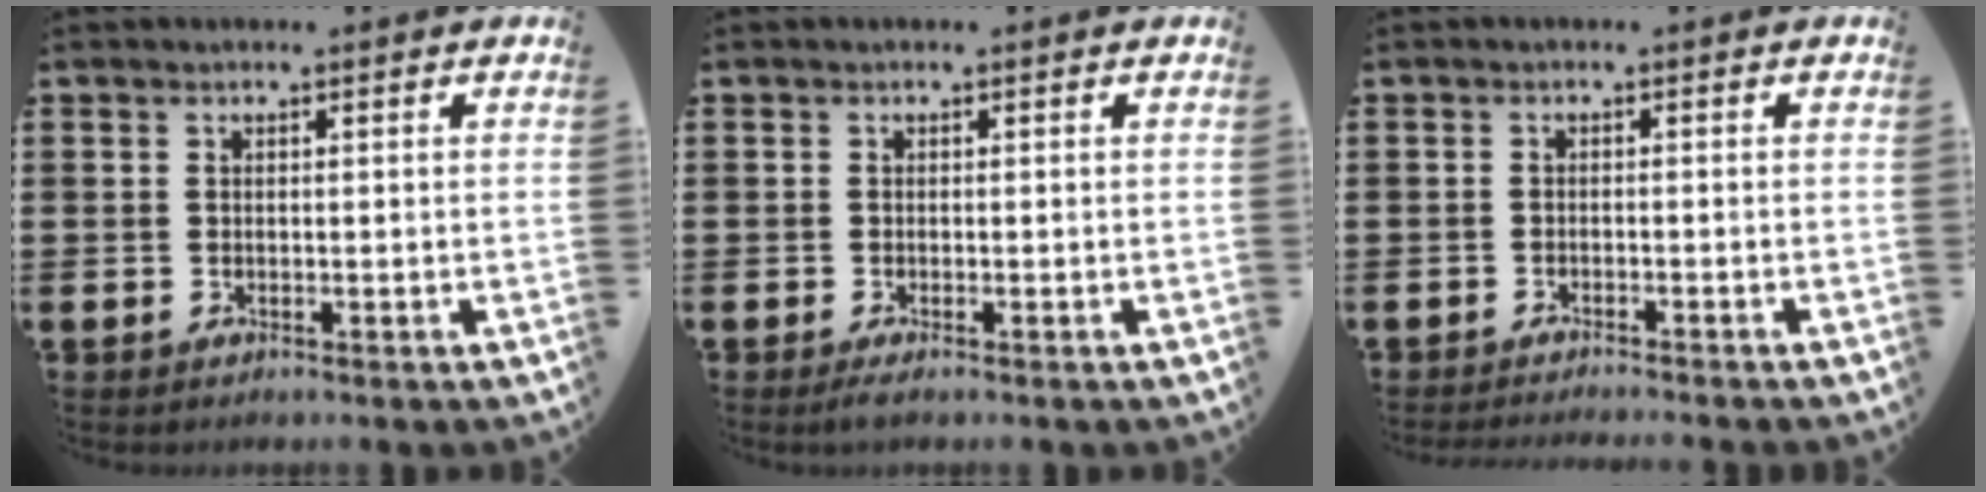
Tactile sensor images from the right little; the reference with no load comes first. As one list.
[{"total": 0.8, "force": [-0.3, 0.1, 0.7], "torque": [-0.012, -0.002, -0.005]}, {"total": 1.0, "force": [-1.0, -0.2, 0.2], "torque": [-0.002, -0.001, -0.020]}]